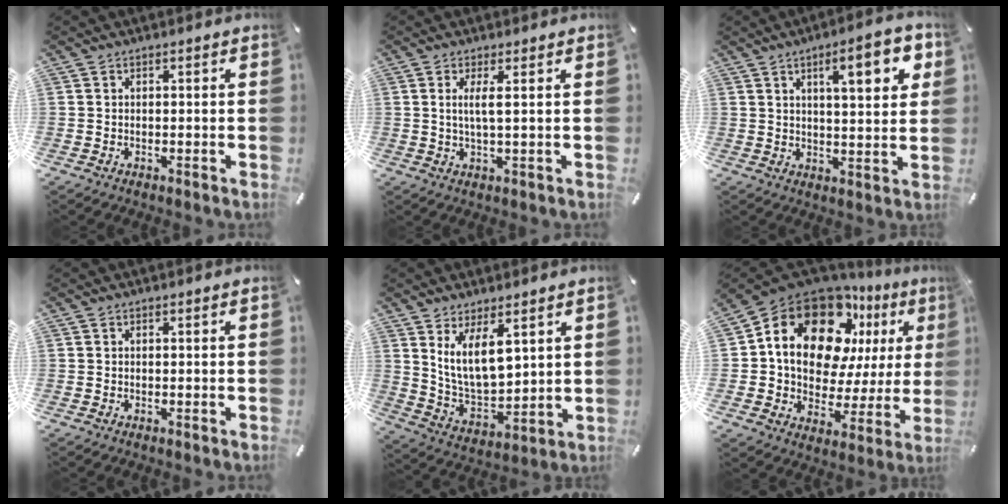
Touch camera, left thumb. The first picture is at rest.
{"total": 4.2, "force": [0.9, 0.5, 4.0], "torque": [-0.081, -0.003, 0.013]}
{"total": 11.3, "force": [5.2, 3.2, 9.5], "torque": [-0.134, -0.017, 0.078]}
{"total": 0.0}
{"total": 11.4, "force": [6.3, 5.8, 7.6], "torque": [-0.158, -0.034, 0.115]}
{"total": 19.9, "force": [9.7, 12.8, 11.9], "torque": [-0.208, -0.068, 0.164]}